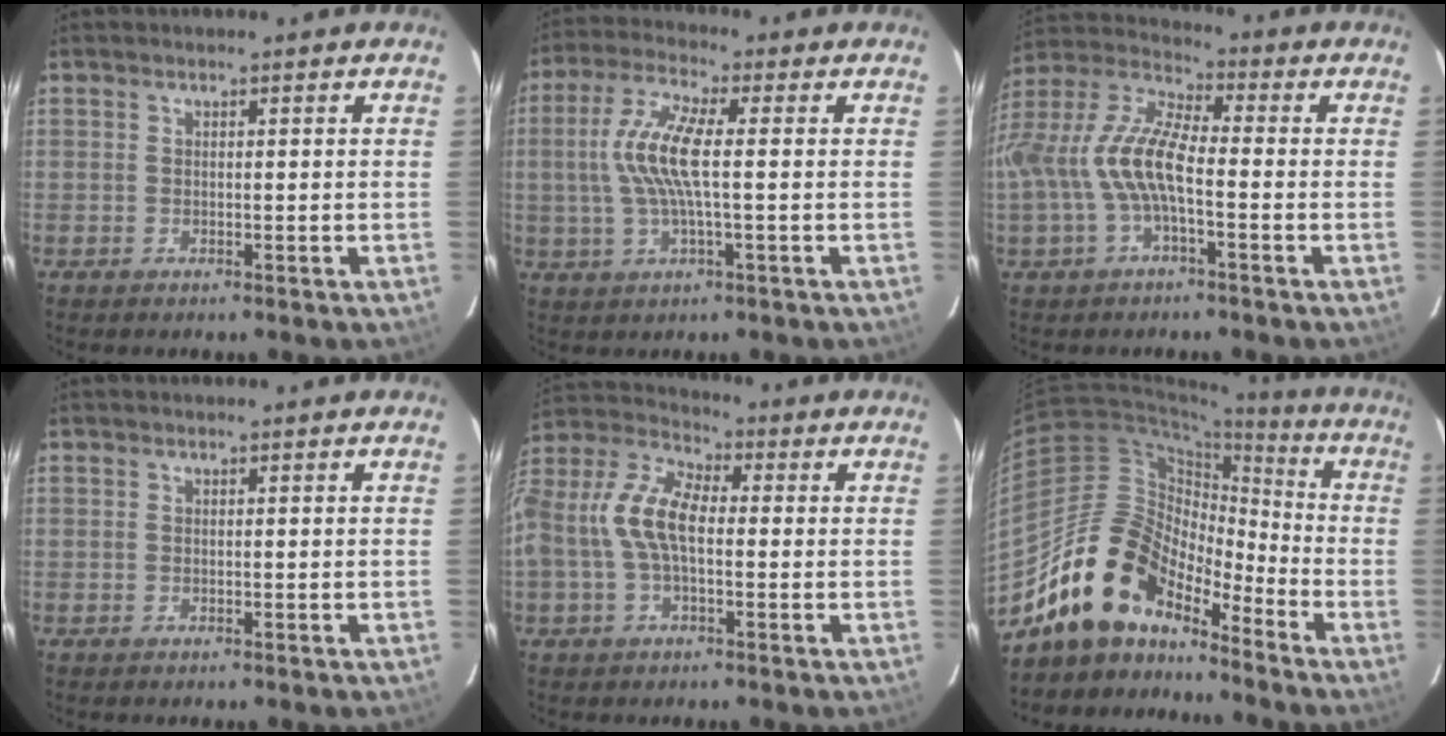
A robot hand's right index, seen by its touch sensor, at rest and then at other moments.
{"total": 10.3, "force": [0.3, 2.3, 10.0], "torque": [-0.206, 0.008, 0.004]}
{"total": 13.3, "force": [-2.7, 4.7, 12.1], "torque": [-0.254, 0.009, -0.053]}
{"total": 0.0}
{"total": 12.2, "force": [-0.8, 6.0, 10.6], "torque": [-0.217, 0.019, -0.020]}
{"total": 15.6, "force": [-12.8, 6.9, 5.6], "torque": [-0.111, 0.020, -0.237]}